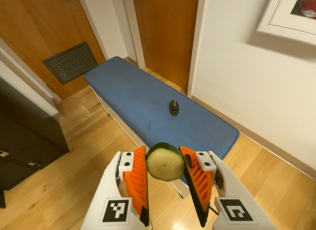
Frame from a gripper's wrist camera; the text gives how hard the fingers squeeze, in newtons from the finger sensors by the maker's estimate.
{"total": 9.0, "left": 8.2, "right": 9.8}